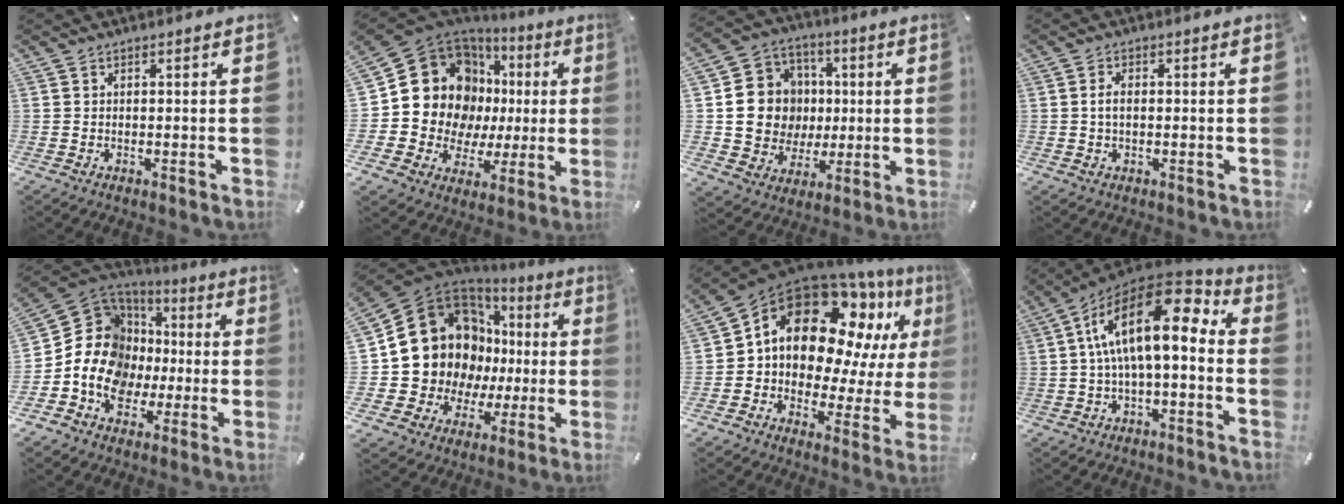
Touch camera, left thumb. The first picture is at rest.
{"total": 17.4, "force": [4.1, 14.4, 8.9], "torque": [-0.164, -0.049, 0.084]}
{"total": 14.8, "force": [0.8, 14.1, 4.4], "torque": [-0.066, 0.005, 0.029]}
{"total": 2.7, "force": [0.0, 1.5, 2.3], "torque": [-0.053, 0.001, -0.004]}
{"total": 15.4, "force": [-2.5, 13.6, 7.0], "torque": [-0.152, -0.008, -0.043]}
{"total": 17.0, "force": [3.9, 15.1, 6.9], "torque": [-0.127, -0.048, 0.100]}
{"total": 17.6, "force": [8.6, 11.8, 9.8], "torque": [-0.187, -0.073, 0.148]}
{"total": 18.4, "force": [3.5, 7.7, 16.3], "torque": [-0.290, -0.024, 0.057]}